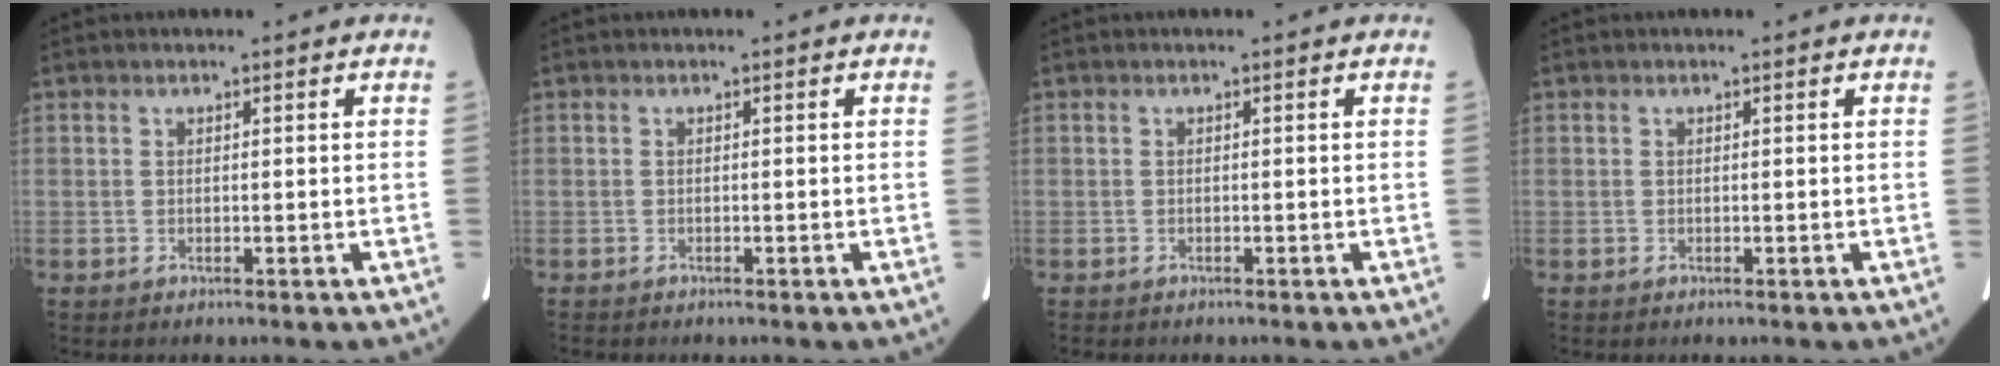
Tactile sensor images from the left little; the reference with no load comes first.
{"total": 0.6, "force": [-0.6, 0.2, 0.2], "torque": [-0.006, -0.002, -0.007]}
{"total": 0.7, "force": [-0.6, 0.2, 0.3], "torque": [-0.007, -0.001, -0.007]}
{"total": 0.0}